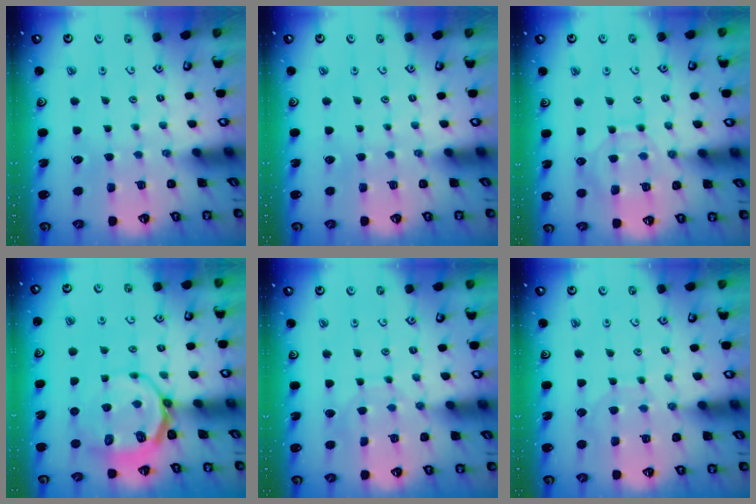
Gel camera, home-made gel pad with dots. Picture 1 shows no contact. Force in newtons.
{"total": 0.0}
{"total": 10.4, "press": 10.4, "slide": 1.1}
{"total": 9.2, "press": 8.5, "slide": 3.5}
{"total": 3.5, "press": 3.5, "slide": 0.2}
{"total": 6.1, "press": 6.1, "slide": 0.4}